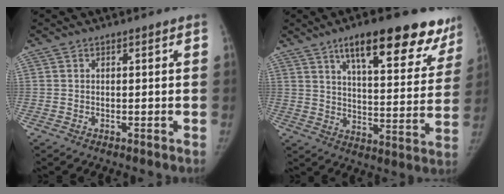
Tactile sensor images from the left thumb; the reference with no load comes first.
{"total": 21.4, "force": [14.1, 7.3, 14.3], "torque": [-0.139, -0.049, 0.195]}